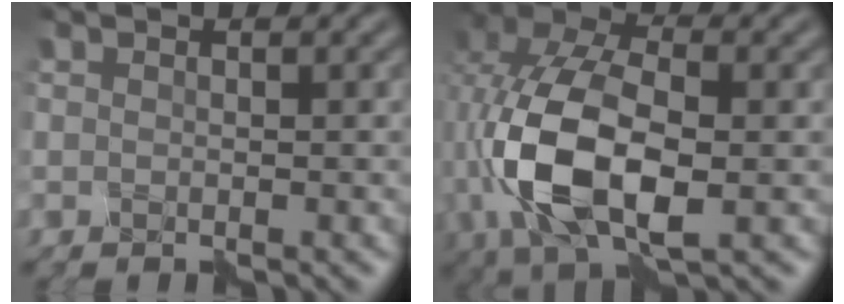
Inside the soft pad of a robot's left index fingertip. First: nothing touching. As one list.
[{"total": 10.6, "force": [-2.0, 6.0, 8.6], "torque": [-0.198, -0.004, -0.038]}]